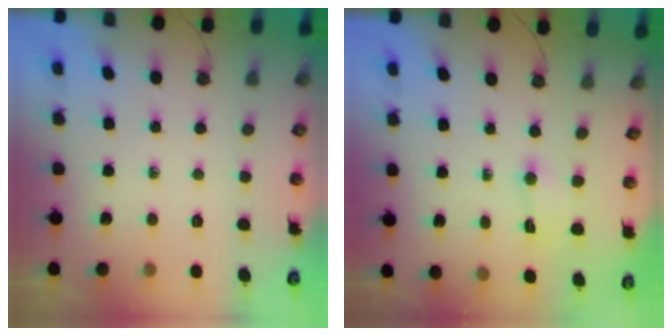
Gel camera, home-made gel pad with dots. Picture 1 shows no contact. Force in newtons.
{"total": 1.2, "press": 1.0, "slide": 0.6}